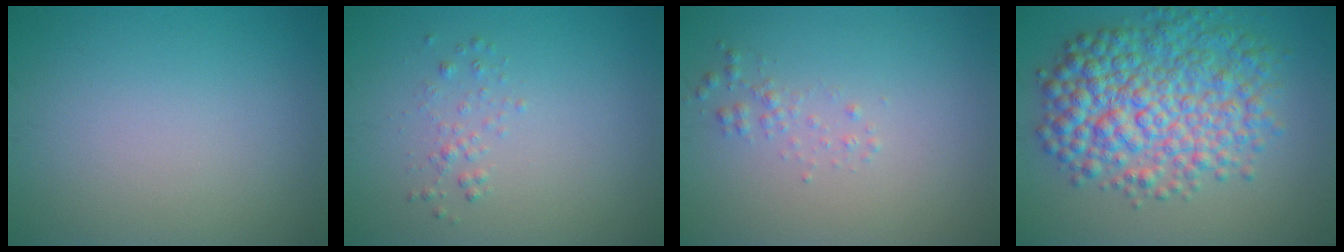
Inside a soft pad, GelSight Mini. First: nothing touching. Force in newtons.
{"total": 1.0, "press": 1.0, "slide": 0.0}
{"total": 1.1, "press": 1.1, "slide": 0.0}
{"total": 8.7, "press": 8.7, "slide": 0.1}